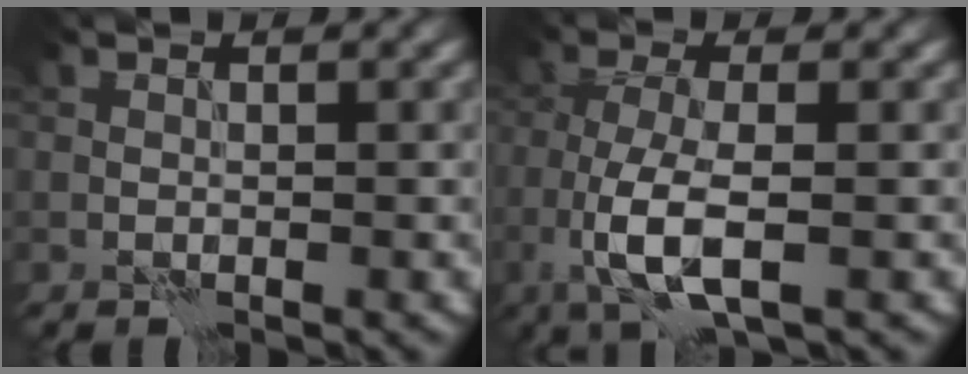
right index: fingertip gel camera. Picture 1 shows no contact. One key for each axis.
{"total": 5.5, "fx": -1.2, "fy": 1.8, "fz": 5.0, "tx": -0.105, "ty": -0.004, "tz": -0.023}